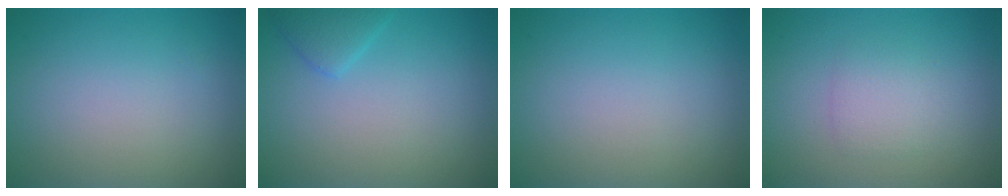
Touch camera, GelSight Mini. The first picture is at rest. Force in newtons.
{"total": 1.8, "press": 1.8, "slide": 0.2}
{"total": 0.0}
{"total": 1.9, "press": 1.9, "slide": 0.1}